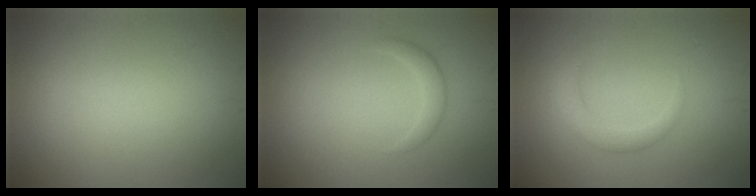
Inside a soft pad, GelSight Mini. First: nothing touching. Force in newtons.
{"total": 1.4, "press": 1.4, "slide": 0.1}
{"total": 2.2, "press": 2.2, "slide": 0.2}